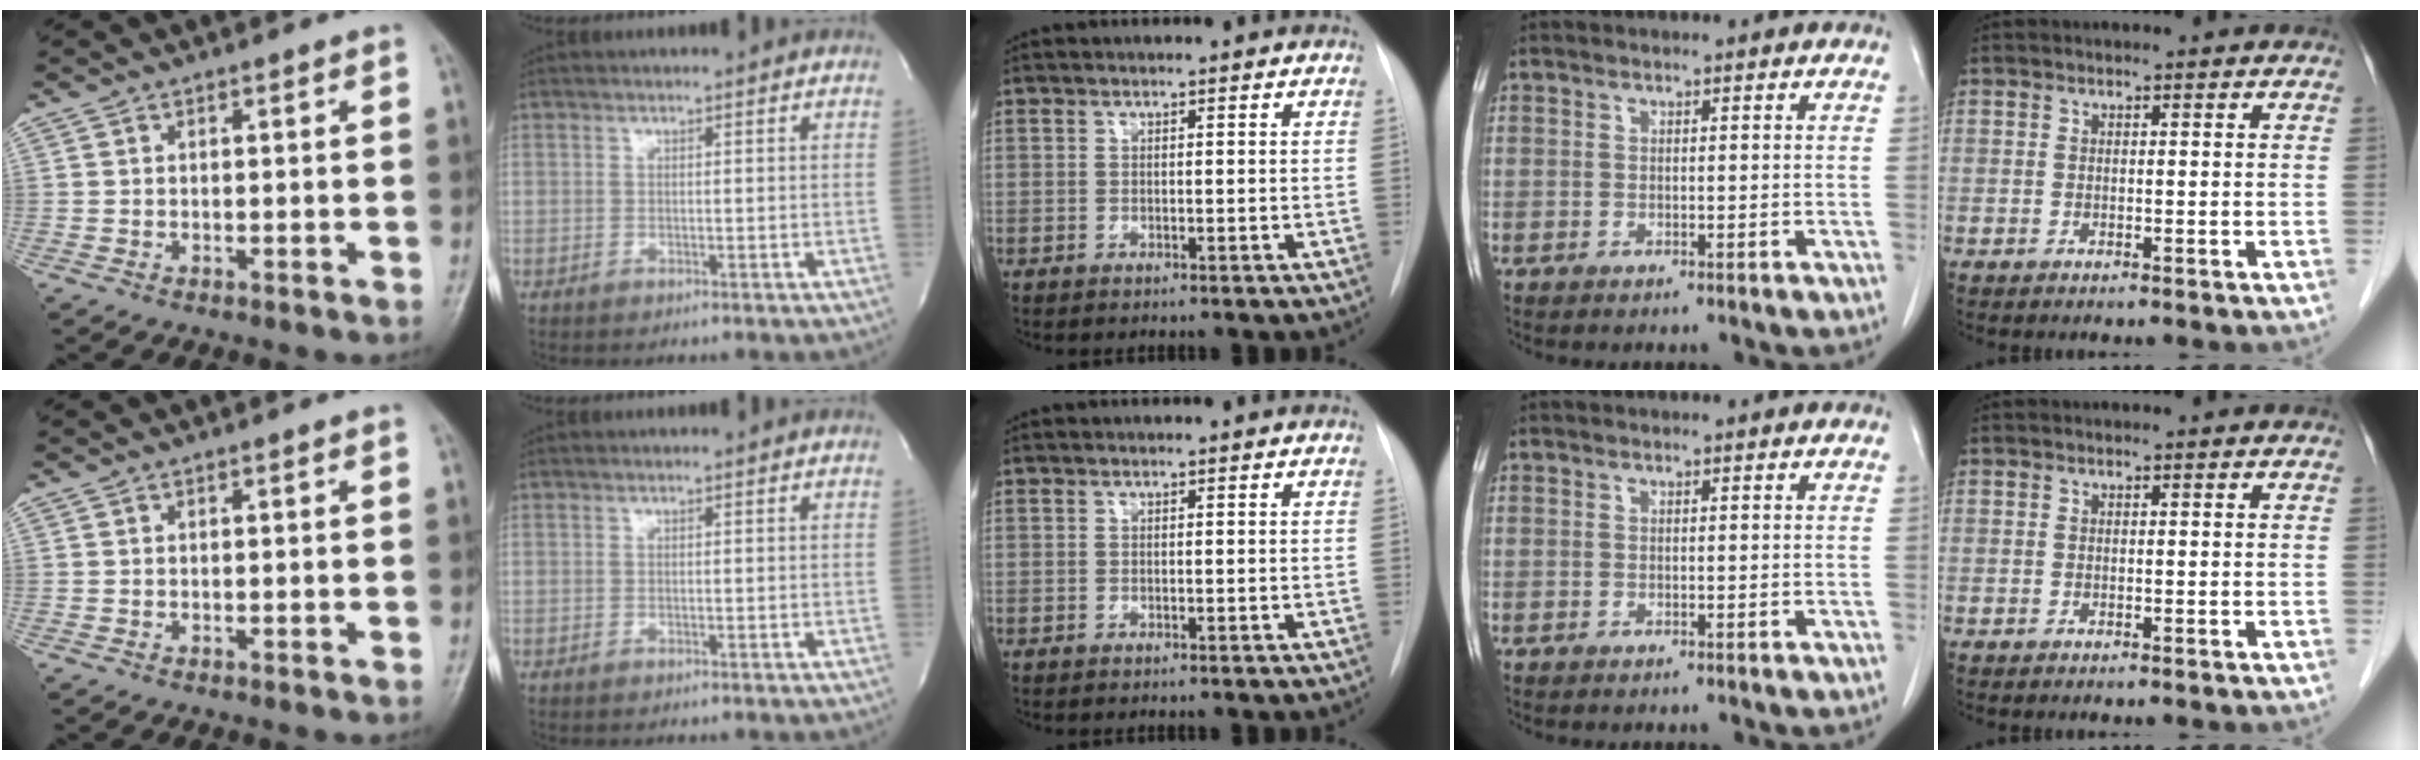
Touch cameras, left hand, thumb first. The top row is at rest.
{}